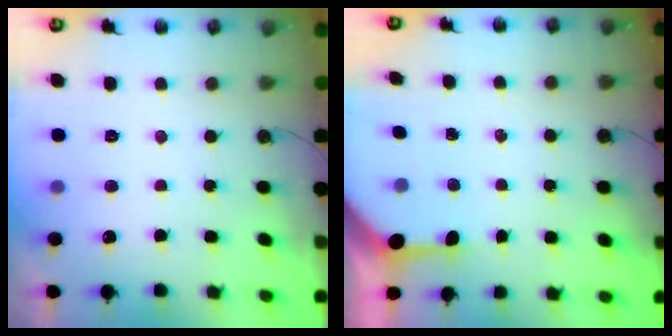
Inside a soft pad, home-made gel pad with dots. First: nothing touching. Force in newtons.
{"total": 3.4, "press": 3.4, "slide": 0.3}